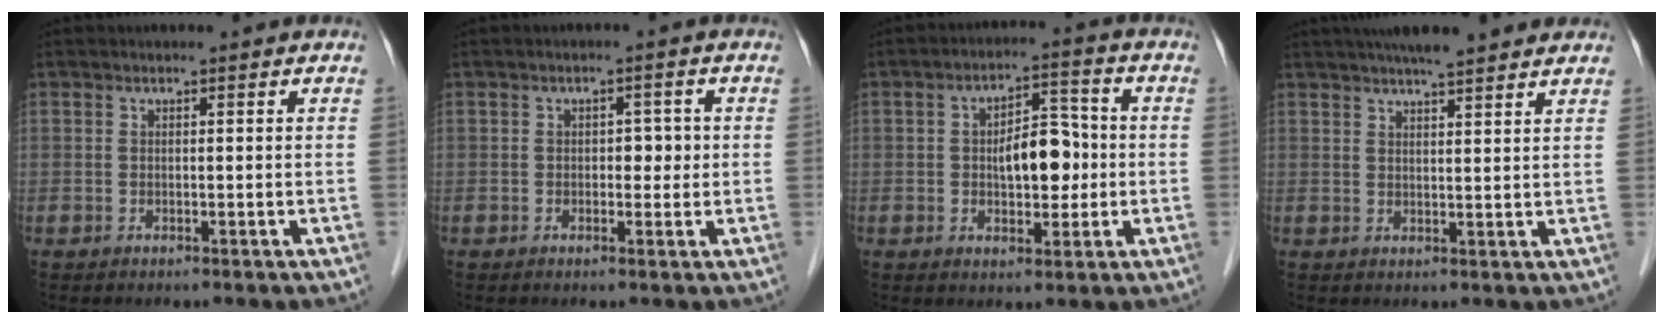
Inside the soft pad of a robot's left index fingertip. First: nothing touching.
{"total": 2.5, "force": [0.0, 1.6, 1.9], "torque": [-0.019, 0.005, -0.003]}
{"total": 7.4, "force": [-0.5, 3.7, 6.4], "torque": [-0.102, 0.017, -0.006]}
{"total": 9.7, "force": [8.2, 0.9, 5.1], "torque": [-0.073, 0.027, 0.109]}